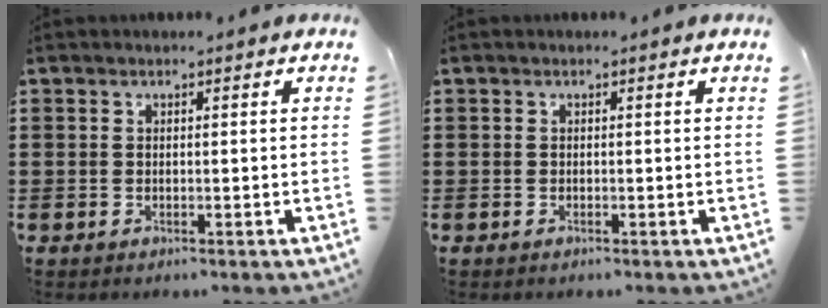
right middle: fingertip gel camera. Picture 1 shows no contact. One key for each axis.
{"total": 0.0}